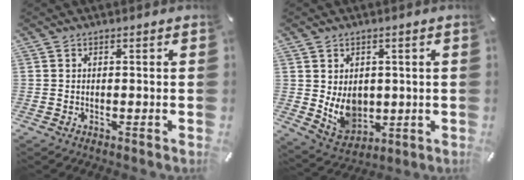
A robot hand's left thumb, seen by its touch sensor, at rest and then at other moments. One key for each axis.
{"total": 8.7, "fx": 1.0, "fy": 7.4, "fz": 4.5, "tx": -0.077, "ty": -0.011, "tz": 0.025}